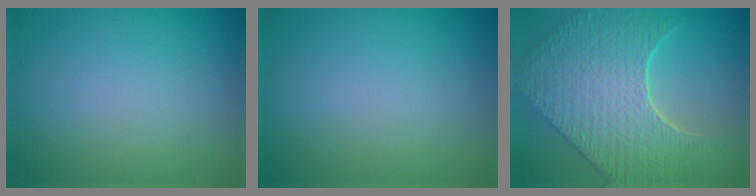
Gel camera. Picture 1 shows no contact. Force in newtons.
{"total": 0.0}
{"total": 9.8, "press": 7.0, "slide": 6.9}